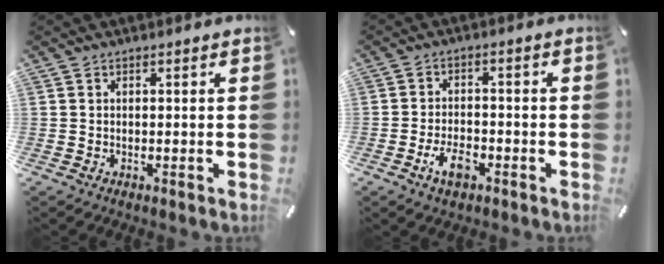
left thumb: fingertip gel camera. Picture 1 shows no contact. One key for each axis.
{"total": 6.0, "fx": -3.2, "fy": 3.0, "fz": 4.1, "tx": -0.088, "ty": 0.012, "tz": -0.061}